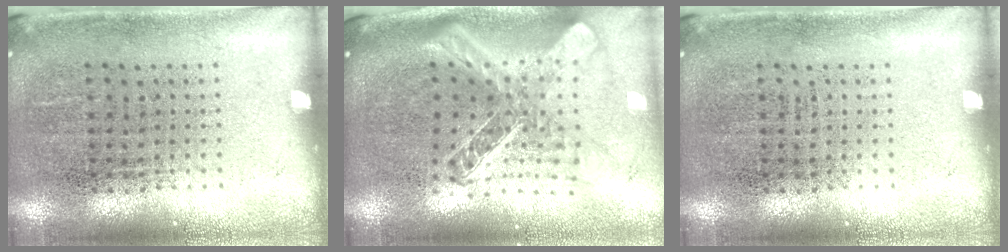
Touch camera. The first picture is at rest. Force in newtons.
{"total": 2.6, "press": 1.9, "slide": 1.8}
{"total": 0.0}